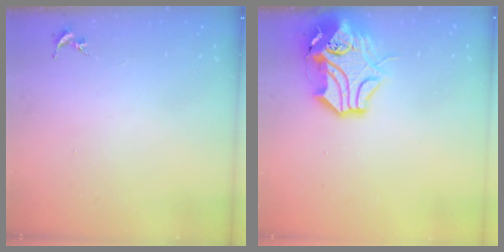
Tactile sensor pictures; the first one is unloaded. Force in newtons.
{"total": 14.5, "press": 14.3, "slide": 1.9}